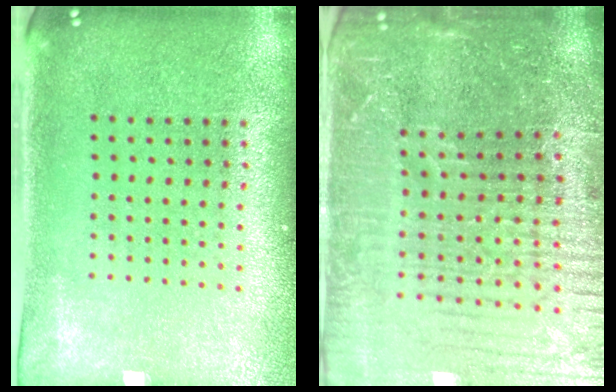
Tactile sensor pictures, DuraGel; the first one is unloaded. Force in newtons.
{"total": 6.2, "press": 5.5, "slide": 2.9}